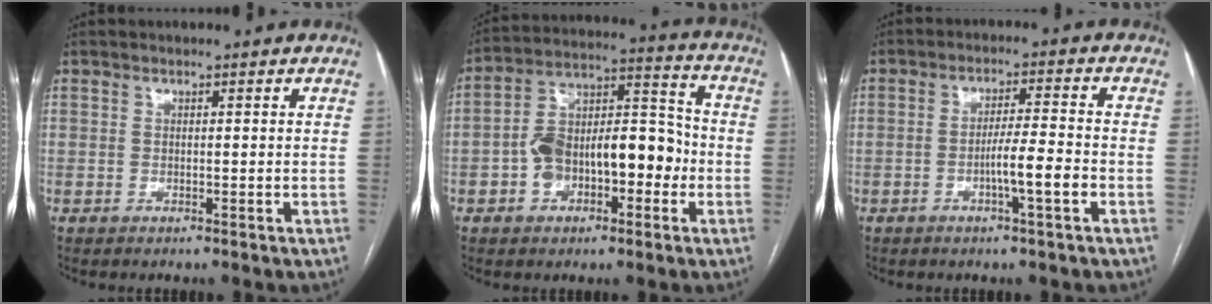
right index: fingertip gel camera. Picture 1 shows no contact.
{"total": 13.2, "force": [-3.2, 6.7, 10.9], "torque": [-0.186, 0.048, -0.049]}
{"total": 5.4, "force": [-2.0, -0.1, 5.0], "torque": [-0.088, 0.000, -0.034]}